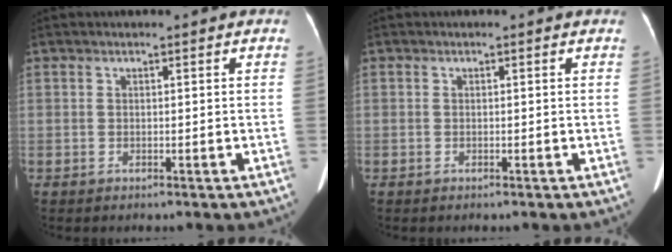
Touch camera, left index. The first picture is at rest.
{"total": 0.0}